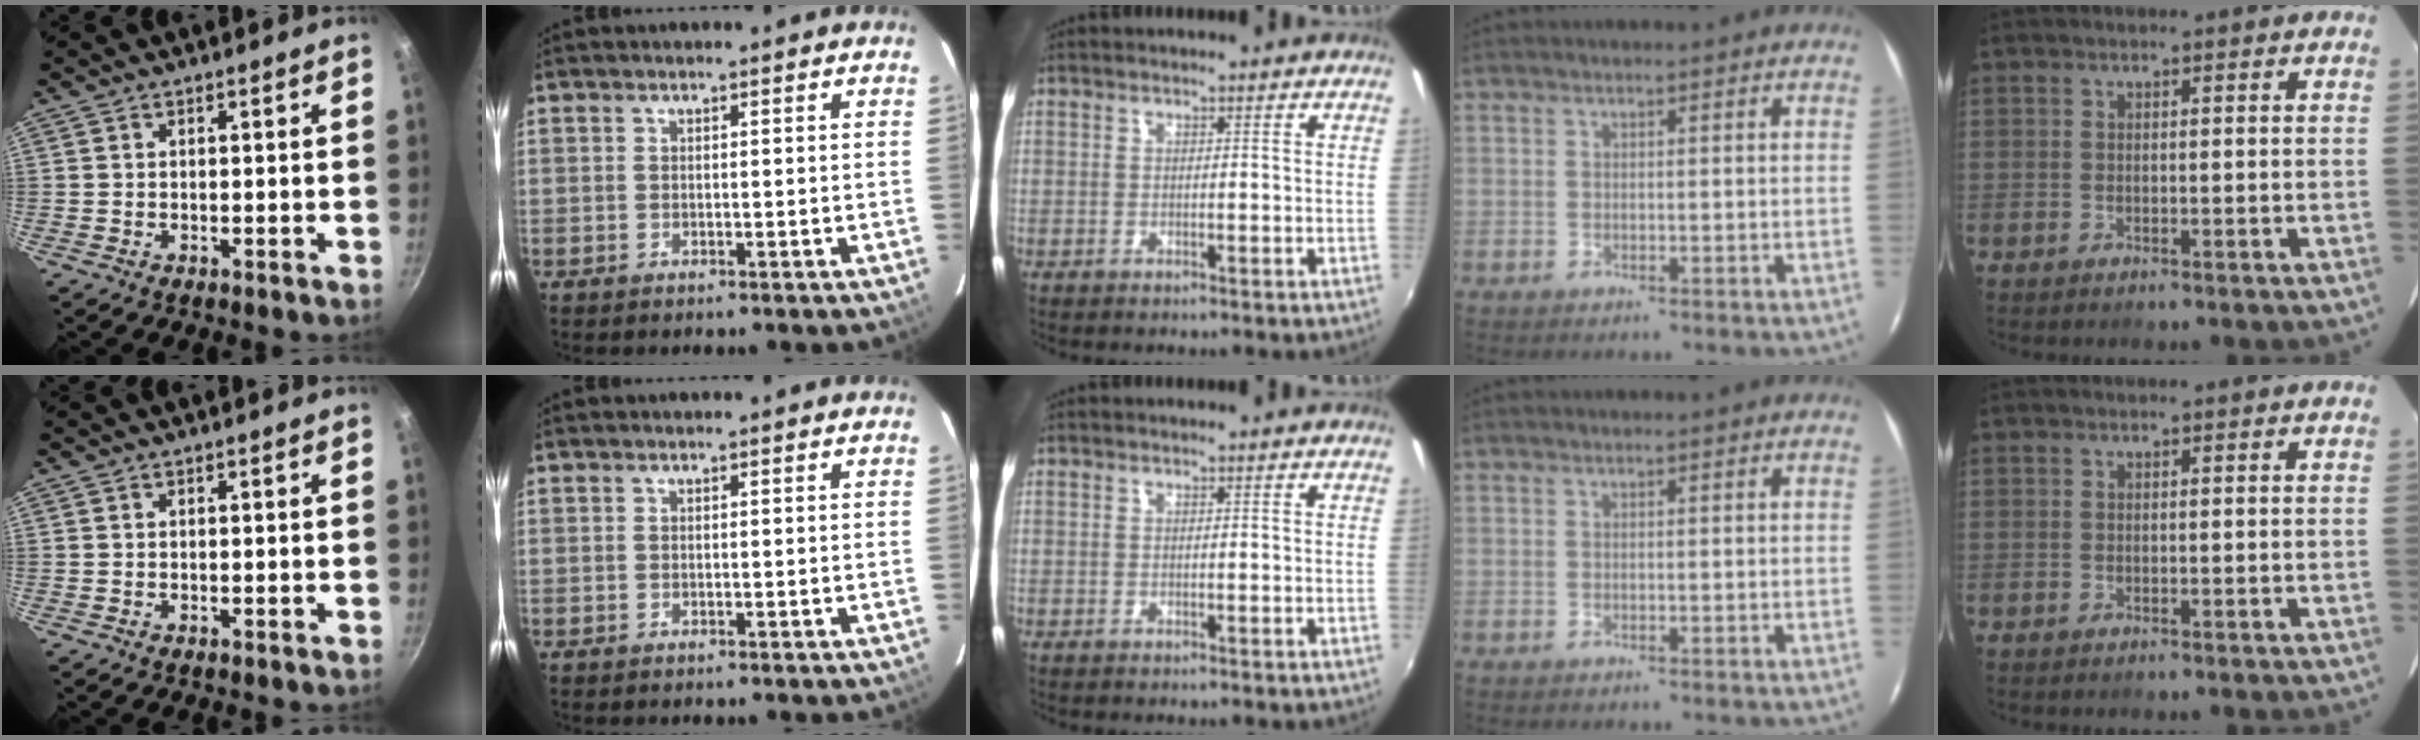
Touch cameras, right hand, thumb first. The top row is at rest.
{}